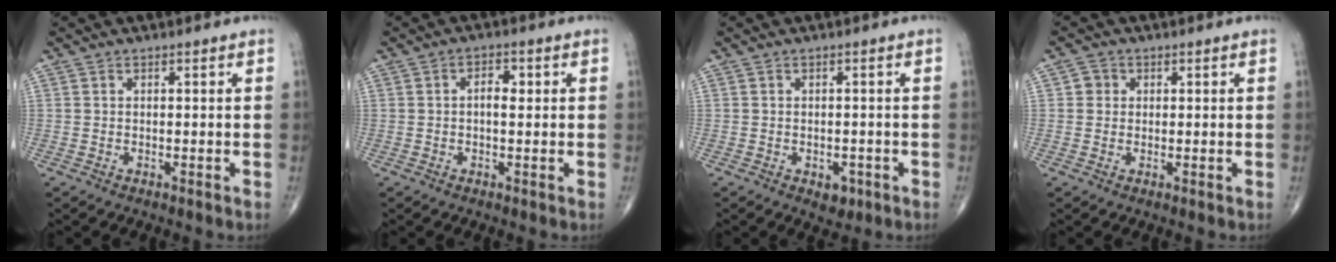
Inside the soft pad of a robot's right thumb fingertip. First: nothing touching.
{"total": 2.9, "force": [0.3, 1.5, 2.4], "torque": [-0.036, 0.009, 0.003]}
{"total": 2.8, "force": [-1.2, 1.8, 1.7], "torque": [-0.007, 0.001, -0.011]}
{"total": 2.2, "force": [0.4, 2.1, 0.6], "torque": [0.003, 0.002, 0.002]}